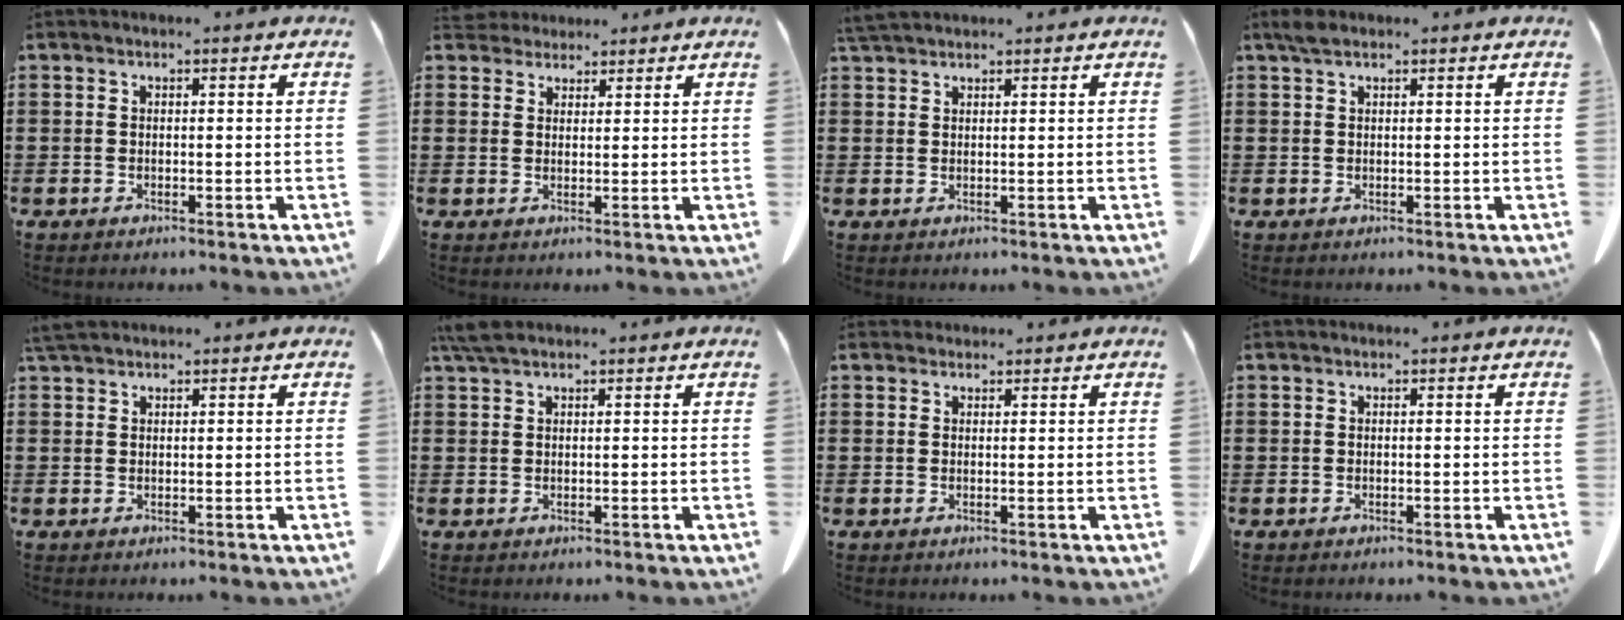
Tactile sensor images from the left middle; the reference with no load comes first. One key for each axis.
{"total": 2.9, "fx": 2.7, "fy": 1.0, "fz": 0.2, "tx": -0.004, "ty": -0.004, "tz": 0.052}
{"total": 2.6, "fx": 2.3, "fy": 0.5, "fz": 1.0, "tx": -0.026, "ty": 0.000, "tz": 0.047}
{"total": 1.7, "fx": 1.2, "fy": 0.6, "fz": 1.1, "tx": -0.025, "ty": 0.003, "tz": 0.022}
{"total": 2.4, "fx": 2.0, "fy": 0.6, "fz": 1.1, "tx": -0.028, "ty": 0.002, "tz": 0.040}
{"total": 2.9, "fx": 2.1, "fy": 0.7, "fz": 1.9, "tx": -0.043, "ty": 0.002, "tz": 0.041}
{"total": 1.5, "fx": 1.4, "fy": 0.6, "fz": 0.1, "tx": -0.005, "ty": 0.001, "tz": 0.028}
{"total": 0.0}